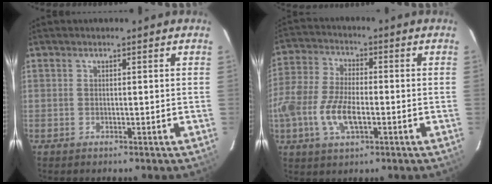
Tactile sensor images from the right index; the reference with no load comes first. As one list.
[{"total": 11.9, "force": [-3.8, 5.6, 9.8], "torque": [-0.216, -0.002, -0.075]}]